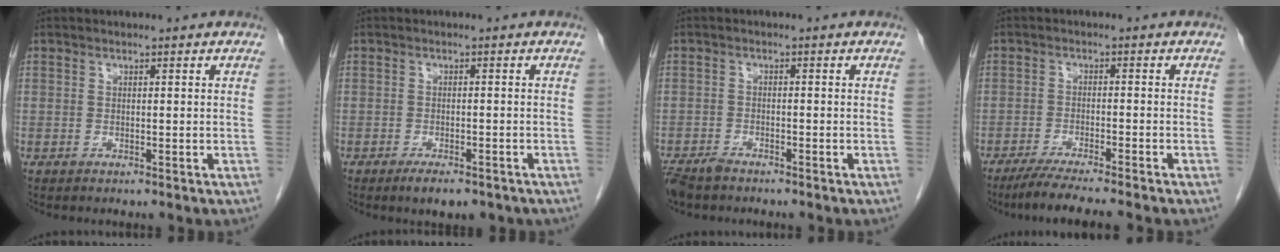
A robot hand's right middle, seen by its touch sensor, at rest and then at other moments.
{"total": 4.8, "force": [-3.5, 1.6, 2.8], "torque": [-0.035, -0.004, -0.045]}
{"total": 4.1, "force": [-3.5, 1.3, 1.7], "torque": [-0.033, -0.008, -0.062]}
{"total": 7.6, "force": [-6.4, -0.7, 4.0], "torque": [-0.052, -0.022, -0.104]}